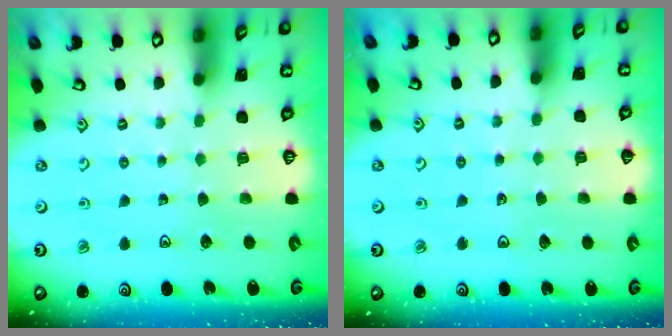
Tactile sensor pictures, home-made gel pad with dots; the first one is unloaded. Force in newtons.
{"total": 1.6, "press": 1.6, "slide": 0.2}